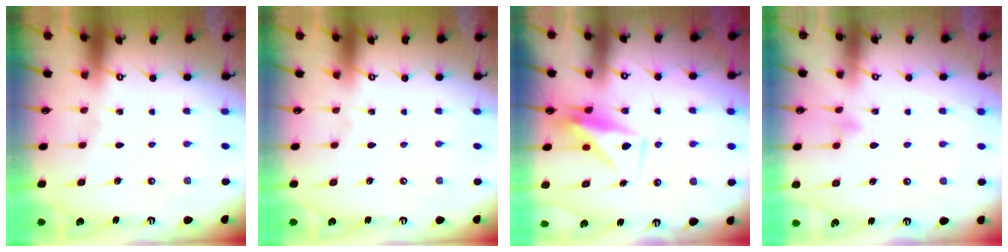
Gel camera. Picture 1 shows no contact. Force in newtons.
{"total": 0.0}
{"total": 9.0, "press": 9.0, "slide": 0.6}
{"total": 3.7, "press": 3.7, "slide": 0.4}